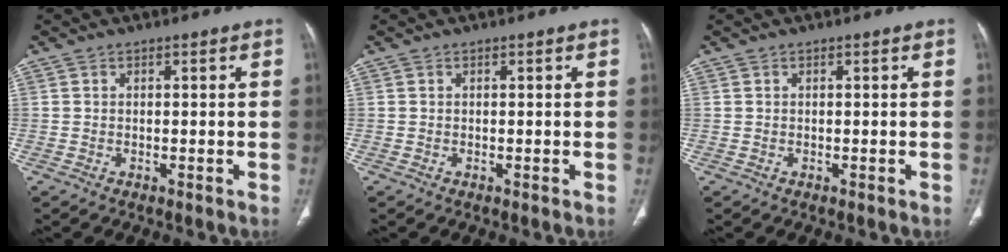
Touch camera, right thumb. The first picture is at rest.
{"total": 0.0}
{"total": 0.0}